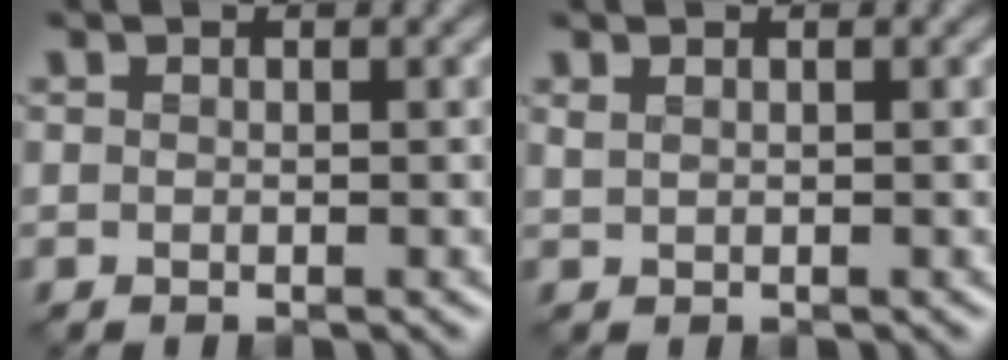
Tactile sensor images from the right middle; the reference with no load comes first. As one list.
[{"total": 0.7, "force": [0.5, 0.2, 0.4], "torque": [-0.010, 0.002, 0.014]}]